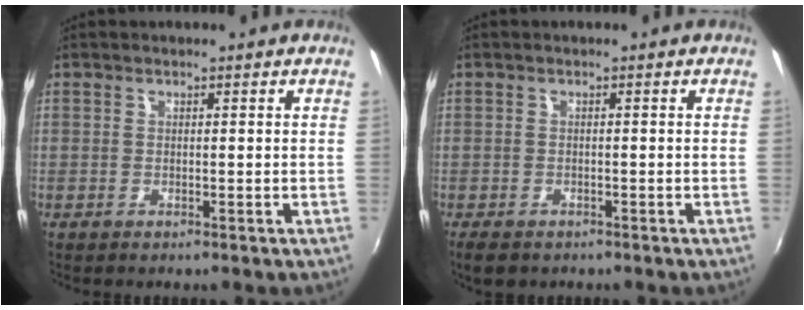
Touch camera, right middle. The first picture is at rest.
{"total": 3.5, "force": [-2.4, 1.9, 1.6], "torque": [-0.039, -0.013, -0.037]}